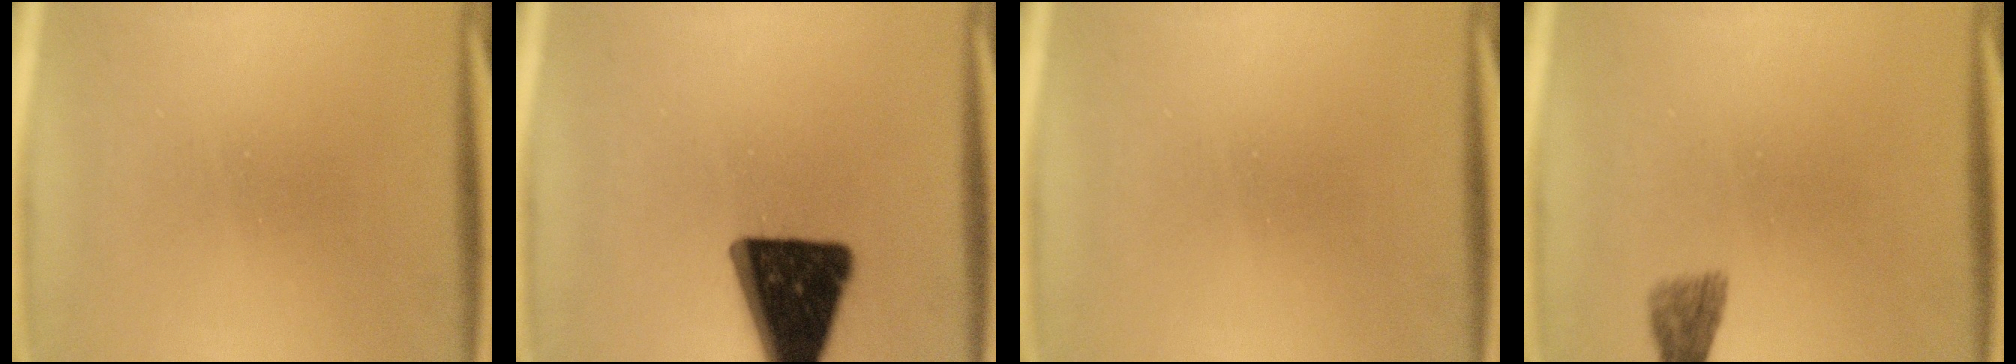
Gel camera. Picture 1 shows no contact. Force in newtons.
{"total": 18.0}
{"total": 0.0}
{"total": 1.8}